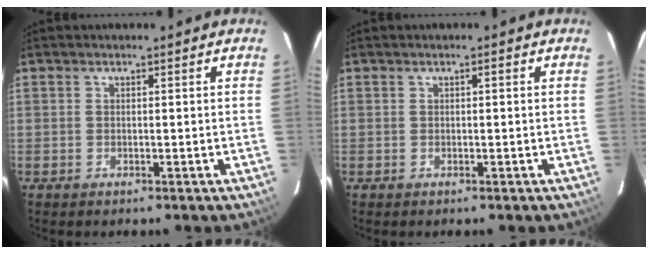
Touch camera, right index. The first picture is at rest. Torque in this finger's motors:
{"motor_torque": [0.01, 0.00, 0.00, 0.01]}